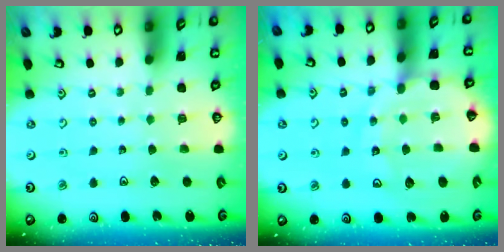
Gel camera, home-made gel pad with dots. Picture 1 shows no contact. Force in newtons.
{"total": 13.5, "press": 13.5, "slide": 1.2}